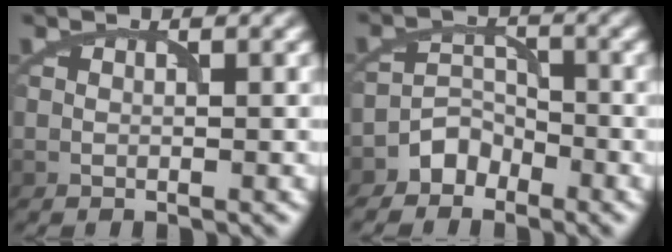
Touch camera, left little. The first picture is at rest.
{"total": 2.5, "force": [-2.1, 1.4, 0.0], "torque": [0.014, 0.013, -0.038]}